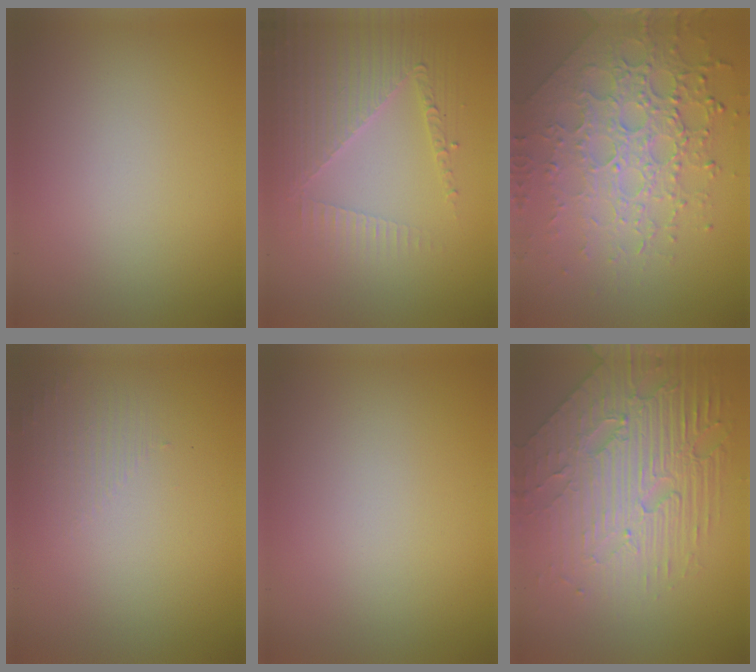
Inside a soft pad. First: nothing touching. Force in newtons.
{"total": 4.1, "press": 4.0, "slide": 0.6}
{"total": 7.9, "press": 5.5, "slide": 5.6}
{"total": 1.3, "press": 0.1, "slide": 1.3}
{"total": 0.0}
{"total": 7.6, "press": 5.6, "slide": 5.2}